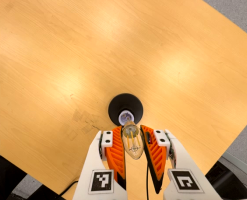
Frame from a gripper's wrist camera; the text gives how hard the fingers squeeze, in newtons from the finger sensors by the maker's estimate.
{"total": 18.1, "left": 19.6, "right": 16.6}